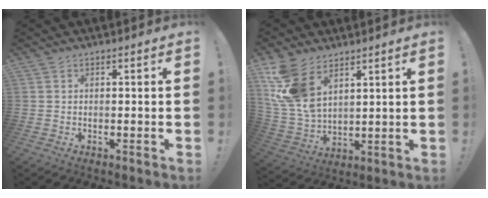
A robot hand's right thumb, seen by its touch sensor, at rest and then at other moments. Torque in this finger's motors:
{"motor_torque": [1.38, 2.63, 1.21, 0.85, 0.12]}